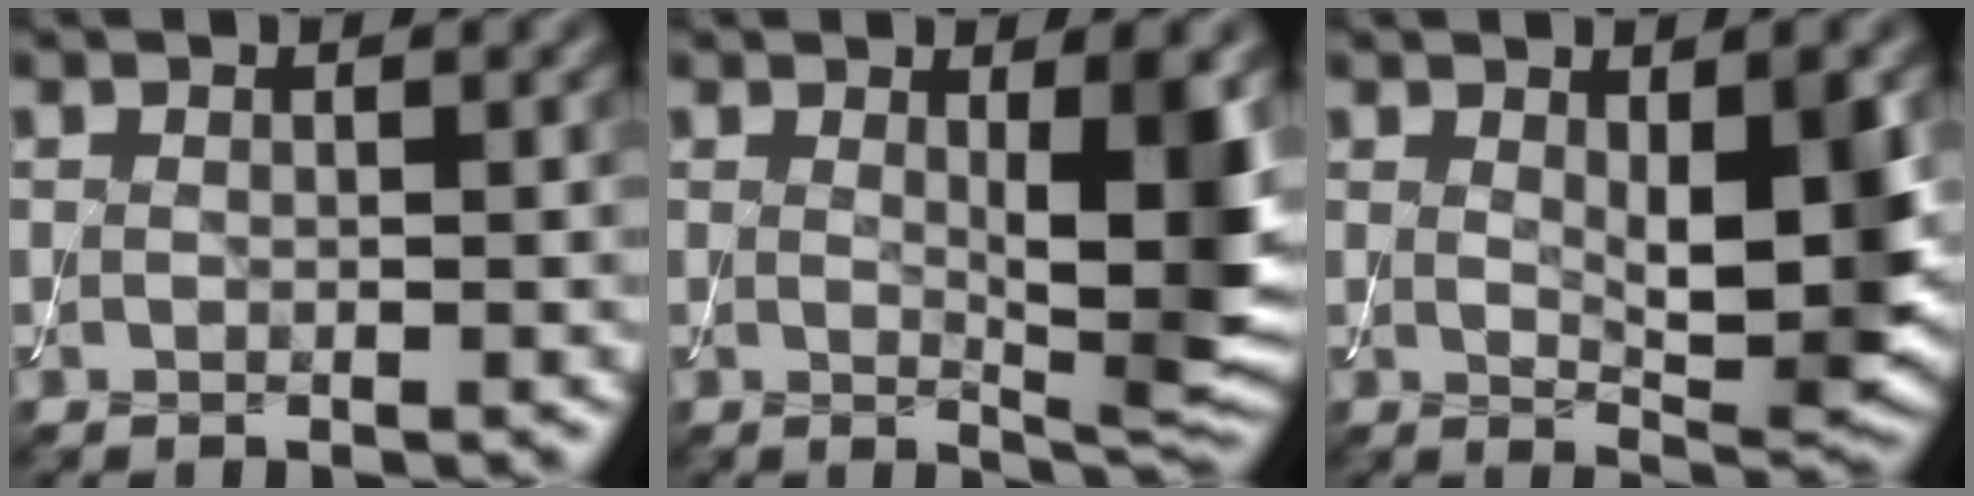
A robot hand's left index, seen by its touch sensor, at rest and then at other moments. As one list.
[{"total": 5.9, "force": [0.9, 1.1, 5.7], "torque": [-0.077, -0.015, 0.020]}, {"total": 5.5, "force": [0.7, 1.4, 5.3], "torque": [-0.084, -0.013, 0.016]}]